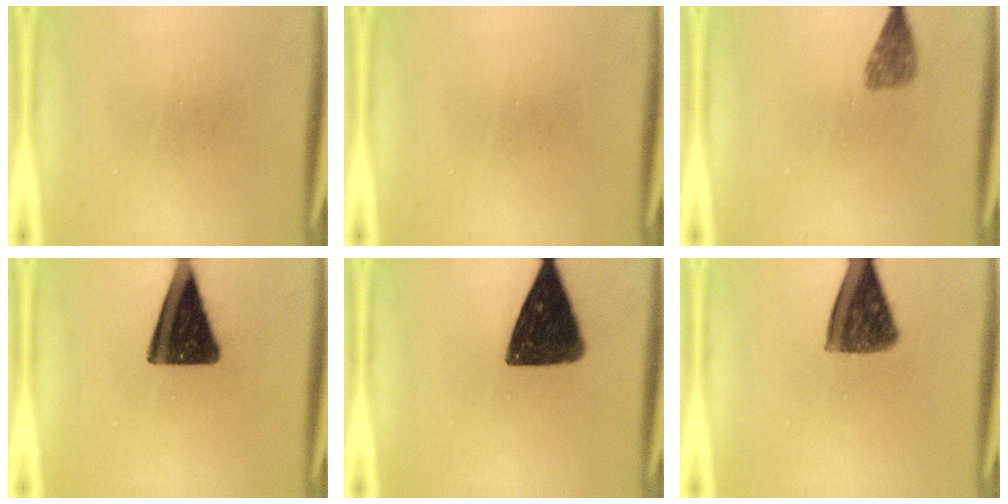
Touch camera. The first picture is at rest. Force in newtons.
{"total": 0.0}
{"total": 2.4}
{"total": 15.2}
{"total": 14.3}
{"total": 10.9}